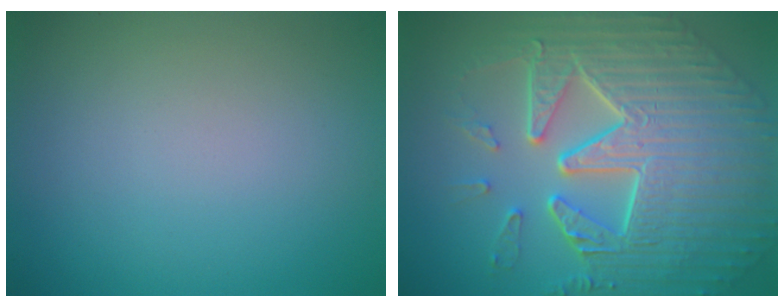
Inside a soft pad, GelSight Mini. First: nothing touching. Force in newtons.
{"total": 10.8, "press": 7.4, "slide": 7.8}